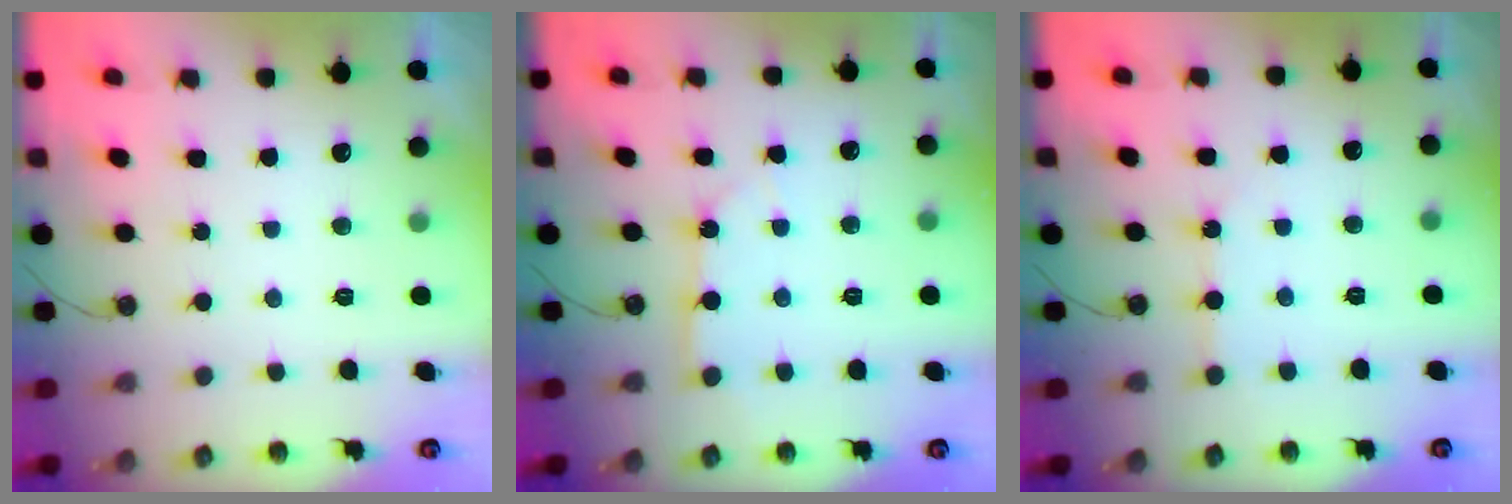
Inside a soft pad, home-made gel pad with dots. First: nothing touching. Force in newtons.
{"total": 2.6, "press": 2.6, "slide": 0.4}
{"total": 3.5, "press": 3.5, "slide": 0.4}